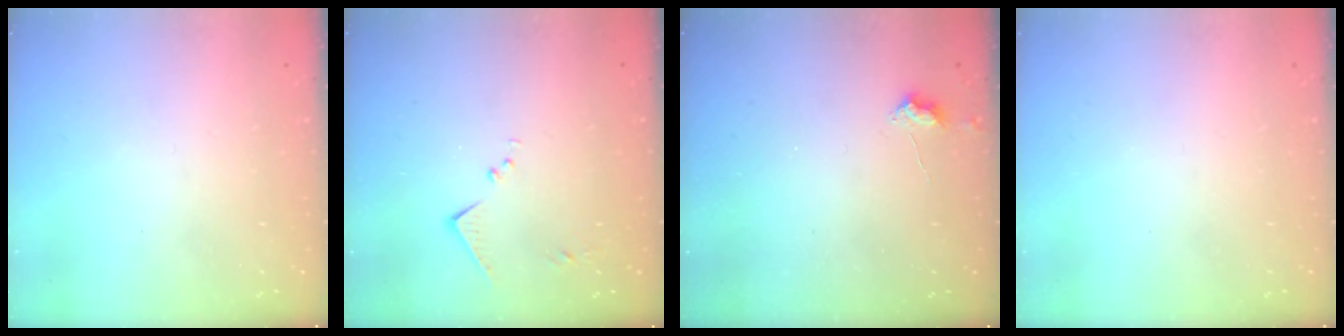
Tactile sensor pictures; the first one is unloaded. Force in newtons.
{"total": 6.9, "press": 6.8, "slide": 0.6}
{"total": 3.0, "press": 2.9, "slide": 0.5}
{"total": 0.0}